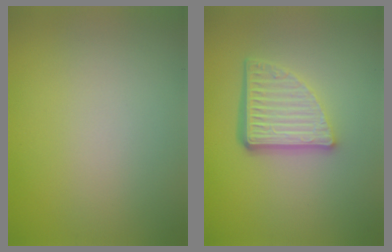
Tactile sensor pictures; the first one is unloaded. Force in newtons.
{"total": 5.7, "press": 3.8, "slide": 4.2}